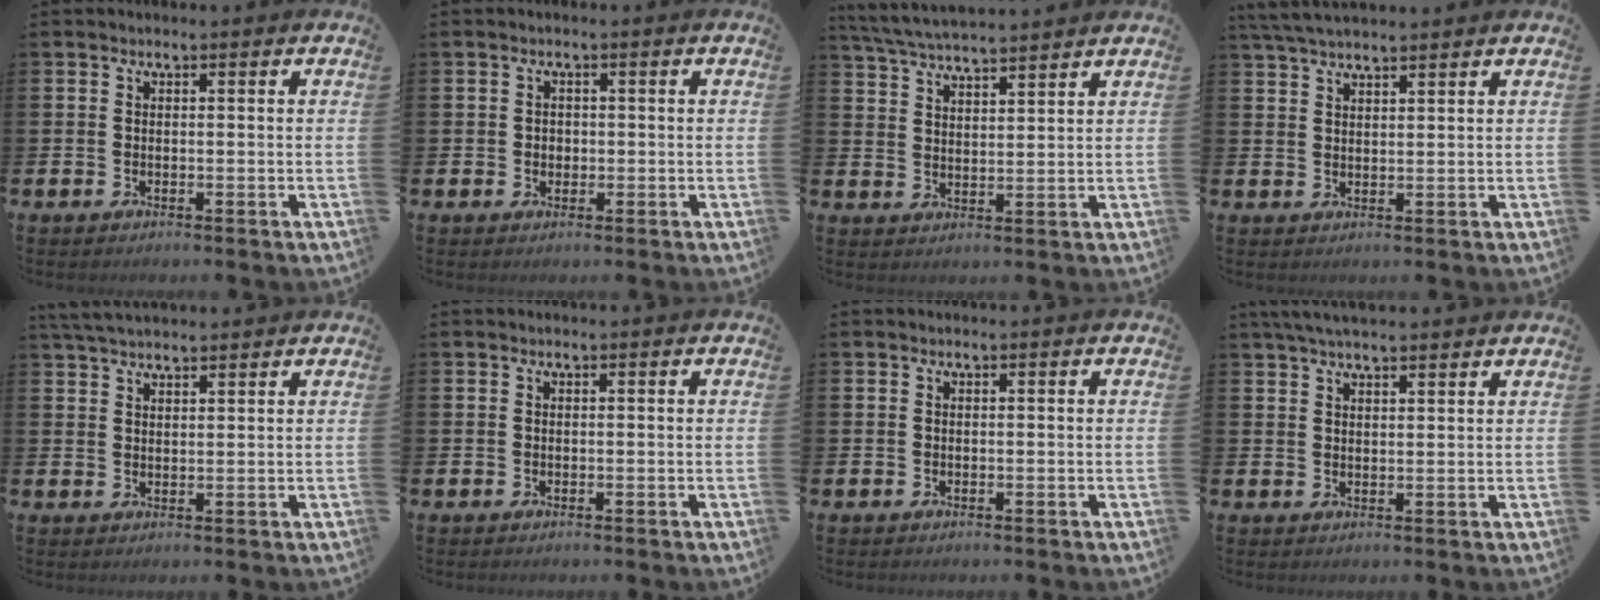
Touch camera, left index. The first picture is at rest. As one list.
[{"total": 1.3, "force": [0.1, 1.2, 0.5], "torque": [0.001, 0.005, -0.004]}, {"total": 5.3, "force": [5.3, 0.2, 0.9], "torque": [-0.040, -0.025, 0.095]}, {"total": 4.1, "force": [3.8, 0.7, 1.5], "torque": [-0.036, -0.008, 0.070]}, {"total": 4.0, "force": [3.7, 0.8, 1.2], "torque": [-0.030, -0.011, 0.069]}, {"total": 0.0}, {"total": 0.0}, {"total": 4.1, "force": [3.8, 0.6, 1.5], "torque": [-0.035, -0.006, 0.069]}]